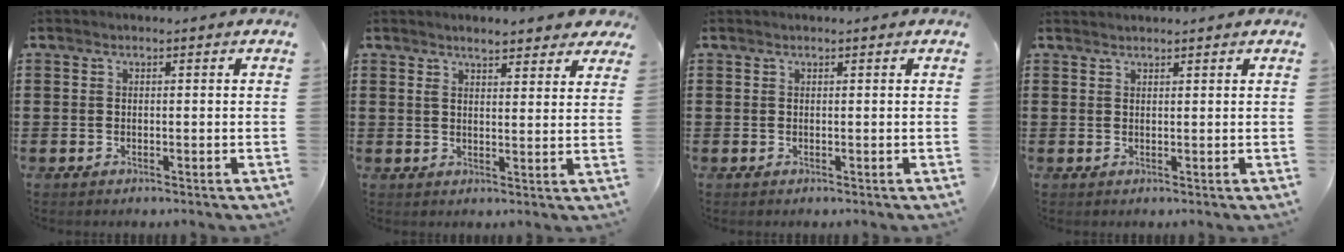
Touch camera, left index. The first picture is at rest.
{"total": 4.0, "force": [3.5, 0.6, 2.0], "torque": [-0.048, -0.002, 0.063]}
{"total": 0.0}
{"total": 1.0, "force": [1.0, 0.0, 0.1], "torque": [-0.003, -0.001, 0.020]}